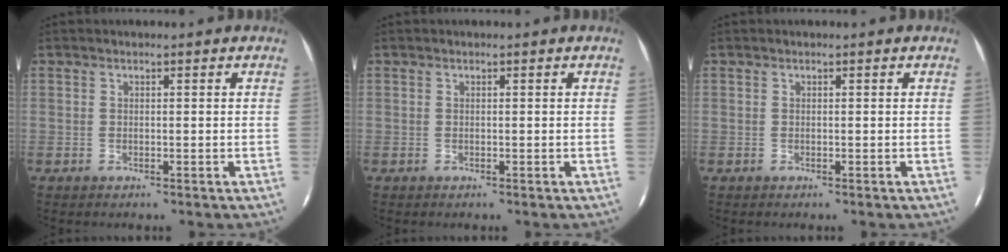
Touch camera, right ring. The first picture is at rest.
{"total": 0.0}
{"total": 0.0}